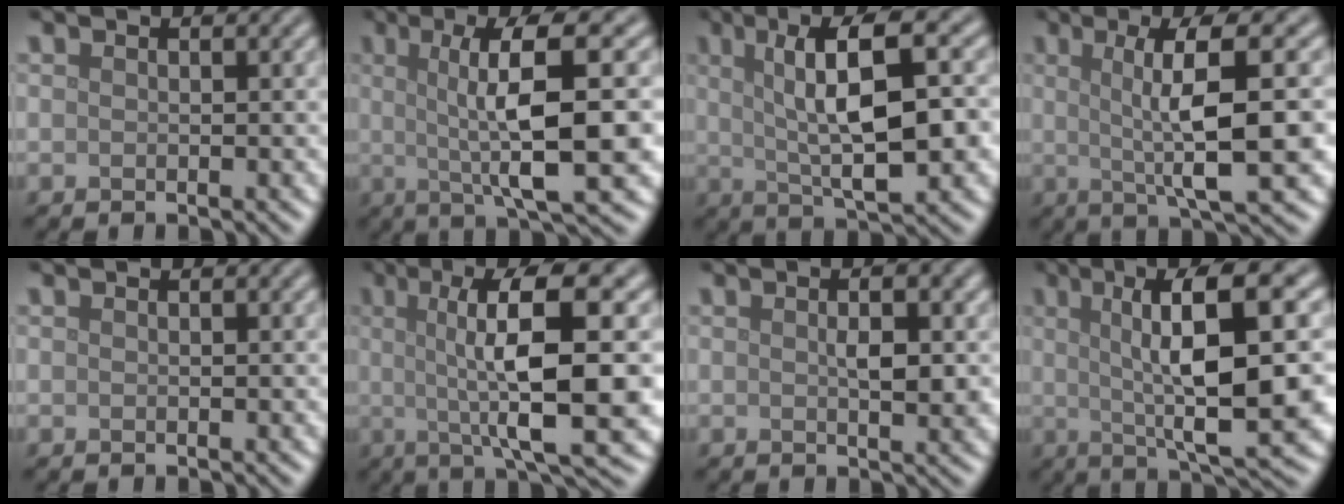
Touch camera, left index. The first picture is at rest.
{"total": 9.8, "force": [0.8, 2.1, 9.5], "torque": [-0.130, 0.005, 0.016]}
{"total": 9.7, "force": [1.7, 2.8, 9.1], "torque": [-0.134, 0.011, 0.027]}
{"total": 8.6, "force": [0.7, 1.7, 8.4], "torque": [-0.119, 0.005, 0.014]}
{"total": 0.0}
{"total": 11.3, "force": [0.9, 2.5, 11.0], "torque": [-0.151, 0.008, 0.015]}
{"total": 2.9, "force": [0.4, 0.8, 2.8], "torque": [-0.048, -0.001, 0.007]}
{"total": 11.7, "force": [1.7, 2.6, 11.3], "torque": [-0.155, 0.012, 0.029]}